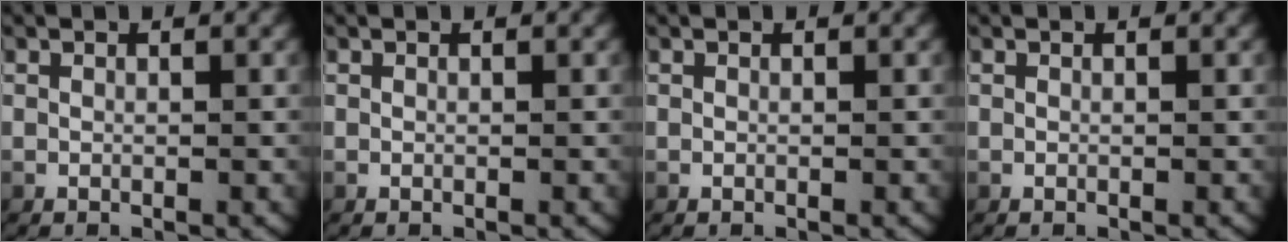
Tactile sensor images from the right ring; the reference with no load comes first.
{"total": 0.0}
{"total": 0.0}
{"total": 0.0}